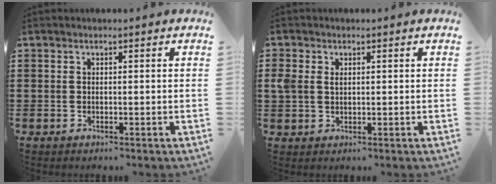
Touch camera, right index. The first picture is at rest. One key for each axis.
{"total": 2.0, "fx": 0.6, "fy": 1.5, "fz": 1.2, "tx": -0.028, "ty": 0.008, "tz": 0.010}